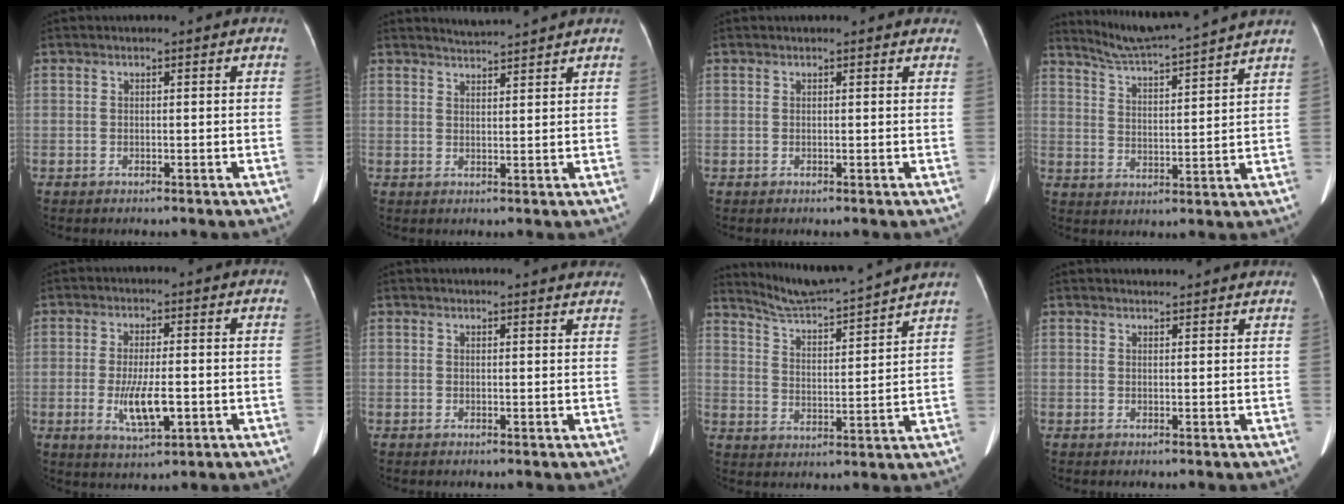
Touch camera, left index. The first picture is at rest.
{"total": 3.2, "force": [3.1, -0.9, 0.1], "torque": [-0.007, 0.005, 0.055]}
{"total": 3.3, "force": [2.9, 1.2, 1.0], "torque": [-0.004, 0.018, 0.023]}
{"total": 13.3, "force": [12.4, -1.5, 4.7], "torque": [-0.091, 0.000, 0.186]}
{"total": 6.3, "force": [-1.5, 1.6, 5.9], "torque": [-0.118, -0.013, -0.021]}
{"total": 10.8, "force": [10.3, 1.6, 2.7], "torque": [-0.013, 0.010, 0.098]}
{"total": 13.7, "force": [13.0, -1.6, 3.9], "torque": [-0.079, -0.006, 0.200]}
{"total": 3.9, "force": [3.8, 0.5, 0.5], "torque": [-0.012, 0.018, 0.042]}